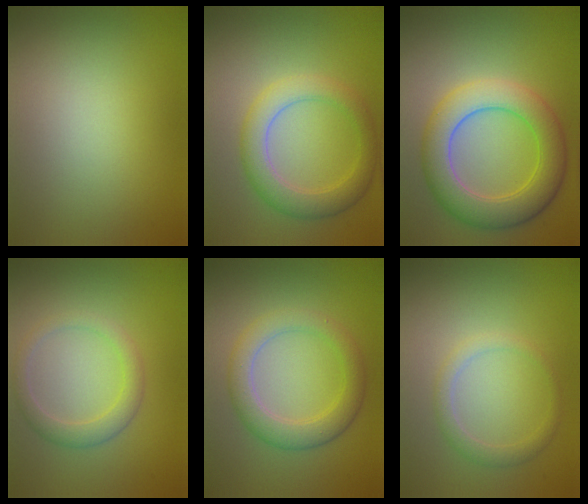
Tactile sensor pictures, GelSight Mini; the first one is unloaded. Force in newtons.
{"total": 2.9, "press": 2.9, "slide": 0.3}
{"total": 6.8, "press": 6.8, "slide": 0.5}
{"total": 2.4, "press": 2.4, "slide": 0.0}
{"total": 3.9, "press": 3.9, "slide": 0.2}
{"total": 1.8, "press": 1.8, "slide": 0.1}